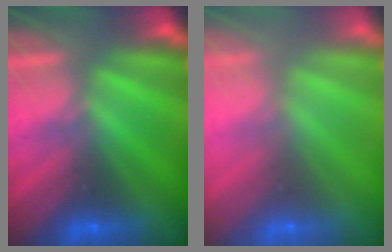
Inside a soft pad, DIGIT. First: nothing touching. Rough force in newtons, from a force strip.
{"total": 7.5}